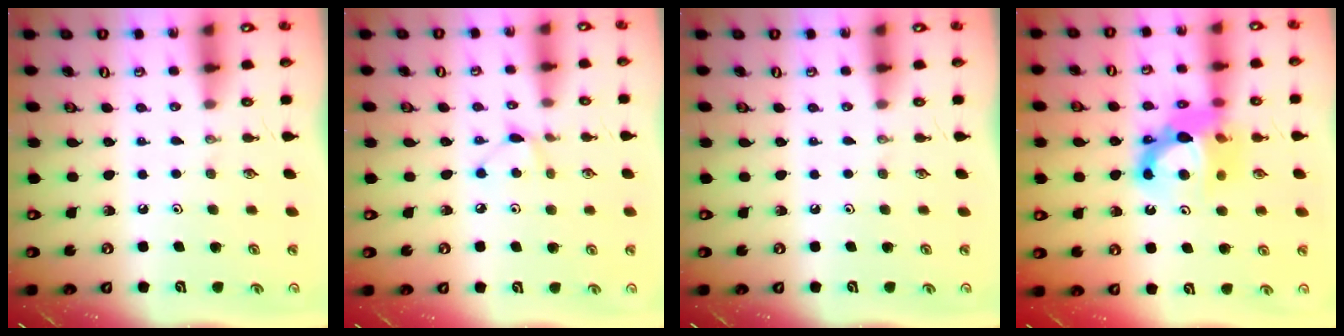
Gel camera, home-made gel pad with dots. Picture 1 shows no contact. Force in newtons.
{"total": 4.6, "press": 4.5, "slide": 0.6}
{"total": 0.0}
{"total": 13.1, "press": 13.1, "slide": 1.2}